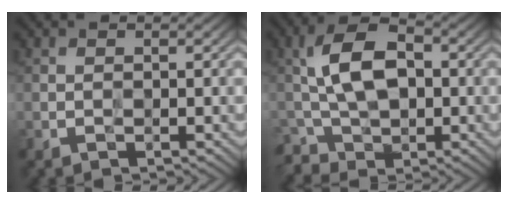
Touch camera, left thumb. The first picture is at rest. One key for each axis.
{"total": 7.5, "fx": -0.5, "fy": 4.8, "fz": 5.8, "tx": -0.121, "ty": 0.008, "tz": -0.016}